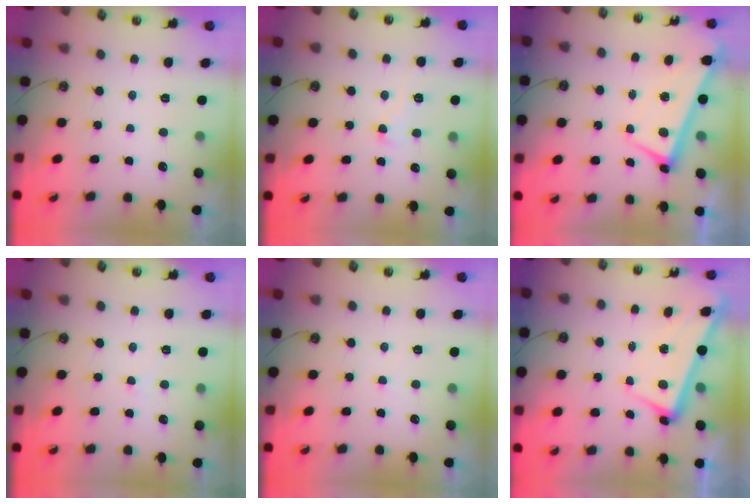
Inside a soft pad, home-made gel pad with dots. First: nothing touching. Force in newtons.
{"total": 1.0, "press": 0.4, "slide": 0.9}
{"total": 1.3, "press": 1.2, "slide": 0.3}
{"total": 2.9, "press": 2.9, "slide": 0.4}
{"total": 1.3, "press": 1.2, "slide": 0.4}
{"total": 2.4, "press": 2.3, "slide": 0.8}